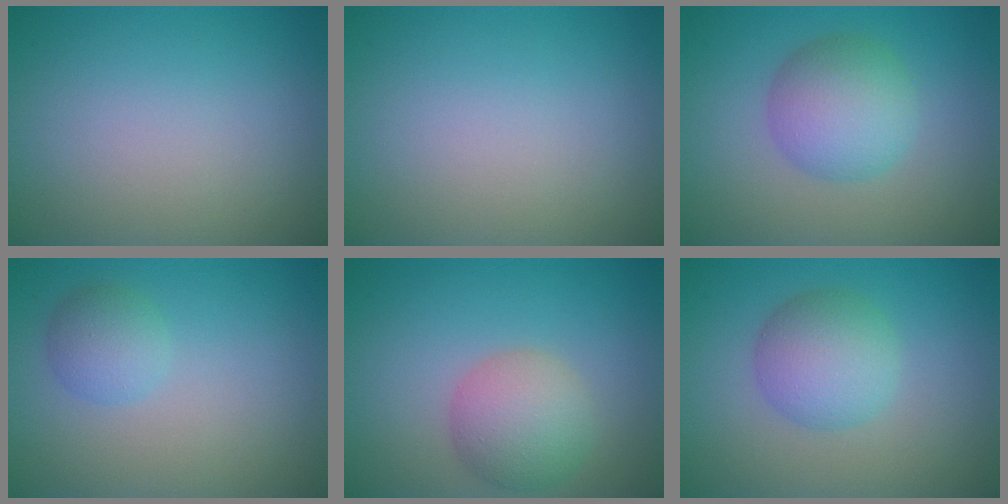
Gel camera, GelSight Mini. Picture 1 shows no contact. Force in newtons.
{"total": 0.0}
{"total": 4.9, "press": 4.9, "slide": 0.0}
{"total": 2.2, "press": 2.2, "slide": 0.1}
{"total": 4.4, "press": 4.3, "slide": 0.2}
{"total": 4.3, "press": 4.3, "slide": 0.0}